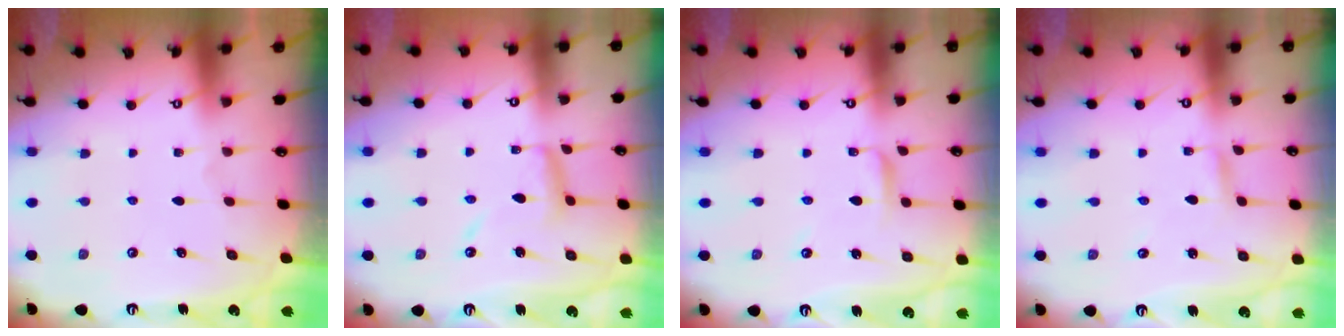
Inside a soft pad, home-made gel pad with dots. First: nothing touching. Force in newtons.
{"total": 10.4, "press": 10.3, "slide": 0.9}
{"total": 2.9, "press": 2.8, "slide": 0.3}
{"total": 2.4, "press": 2.4, "slide": 0.2}